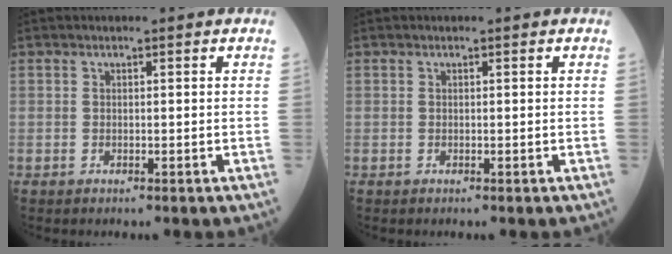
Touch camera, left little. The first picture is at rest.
{"total": 0.0}